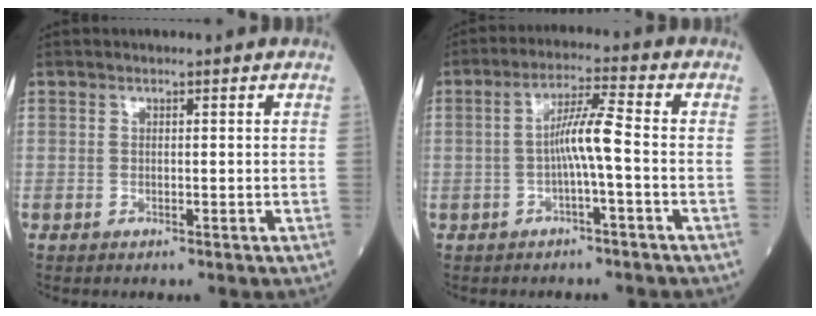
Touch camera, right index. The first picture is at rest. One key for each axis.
{"total": 6.5, "fx": -1.1, "fy": -0.4, "fz": 6.4, "tx": -0.119, "ty": 0.016, "tz": -0.020}